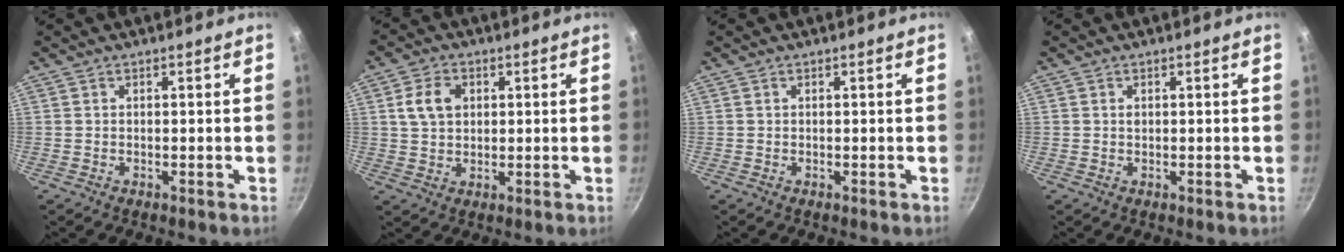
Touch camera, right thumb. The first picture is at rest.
{"total": 6.3, "force": [1.7, 4.6, 3.9], "torque": [-0.064, 0.002, 0.030]}
{"total": 0.0}
{"total": 0.6, "force": [0.2, 0.4, 0.4], "torque": [-0.005, 0.000, 0.005]}